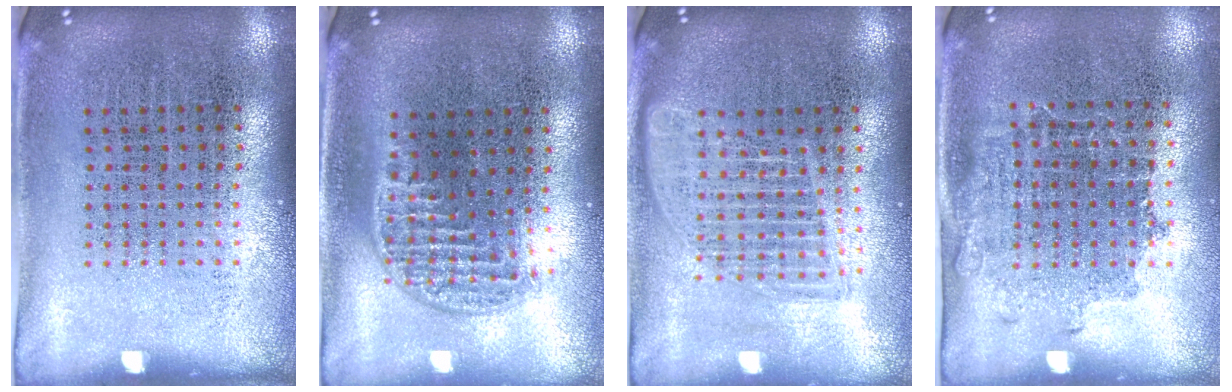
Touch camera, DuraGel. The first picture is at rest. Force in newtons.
{"total": 1.2, "press": 1.0, "slide": 0.6}
{"total": 1.6, "press": 1.4, "slide": 0.7}
{"total": 1.1, "press": 0.9, "slide": 0.6}